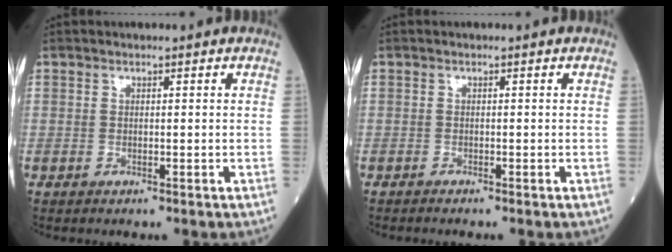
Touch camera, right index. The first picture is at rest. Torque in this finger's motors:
{"motor_torque": [-0.20, -0.12, 0.05, 0.01]}